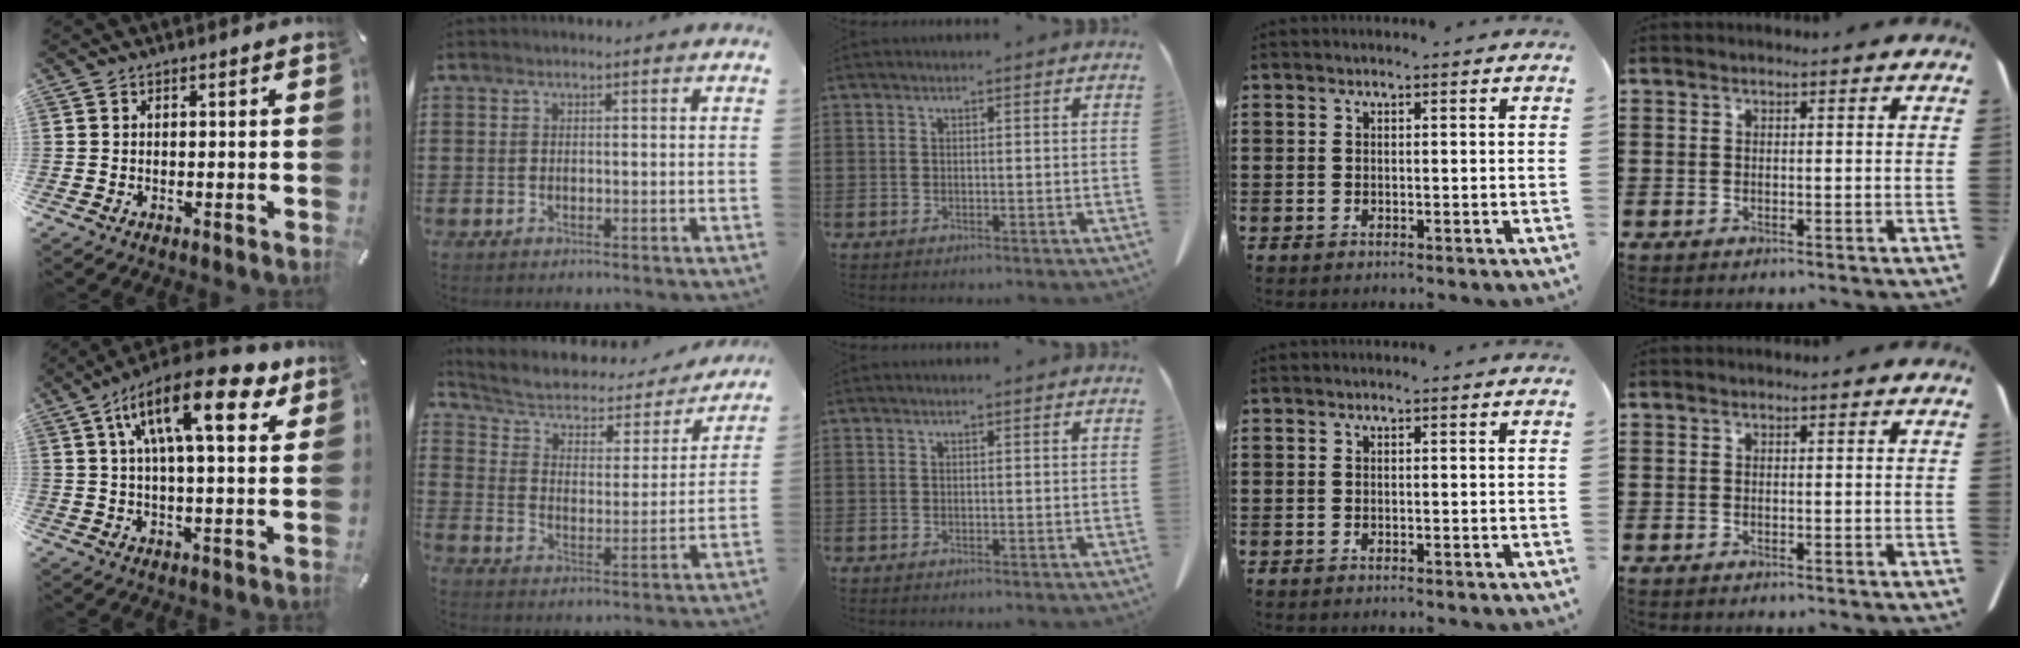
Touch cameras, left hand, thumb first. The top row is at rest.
{"thumb": {"total": 17.7, "force": [7.9, 6.4, 14.5], "torque": [-0.246, -0.017, 0.122]}, "index": {"total": 4.1, "force": [2.7, 2.3, 2.1], "torque": [-0.057, -0.017, 0.038]}}